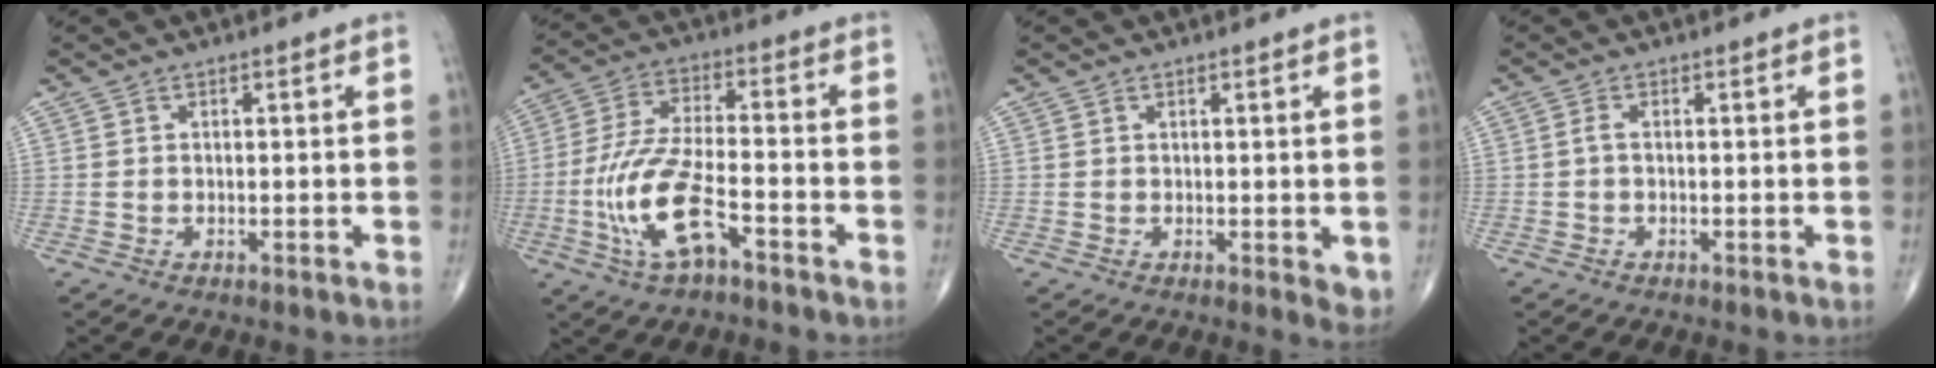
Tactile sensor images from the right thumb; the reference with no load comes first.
{"total": 12.6, "force": [-5.3, 4.2, 10.6], "torque": [-0.230, 0.031, -0.099]}
{"total": 2.8, "force": [0.1, 1.2, 2.6], "torque": [-0.028, -0.008, 0.004]}
{"total": 1.0, "force": [-0.1, 0.3, 0.9], "torque": [-0.020, 0.001, -0.006]}